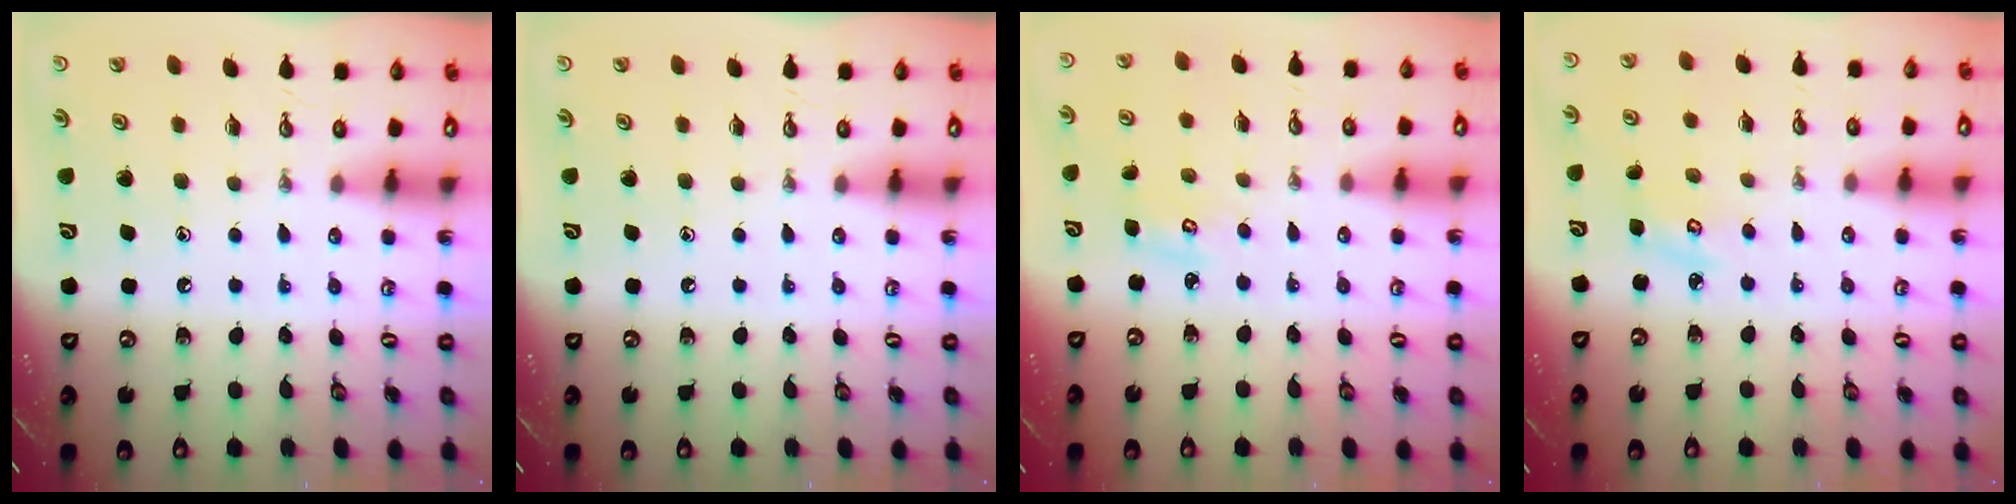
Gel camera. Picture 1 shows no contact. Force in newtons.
{"total": 0.0}
{"total": 3.2, "press": 3.2, "slide": 0.2}
{"total": 3.8, "press": 3.7, "slide": 0.5}